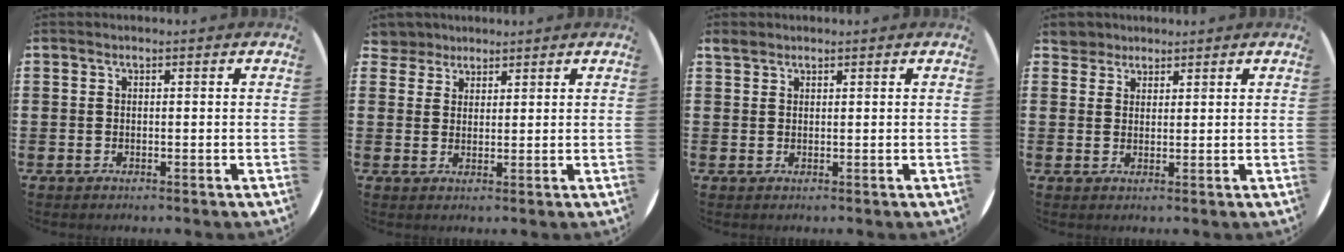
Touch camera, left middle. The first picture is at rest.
{"total": 3.5, "force": [3.1, 1.6, -0.1], "torque": [-0.008, 0.001, 0.060]}
{"total": 1.3, "force": [1.2, 0.5, 0.2], "torque": [-0.005, 0.004, 0.022]}
{"total": 2.7, "force": [2.4, 1.3, -0.1], "torque": [-0.005, 0.007, 0.047]}